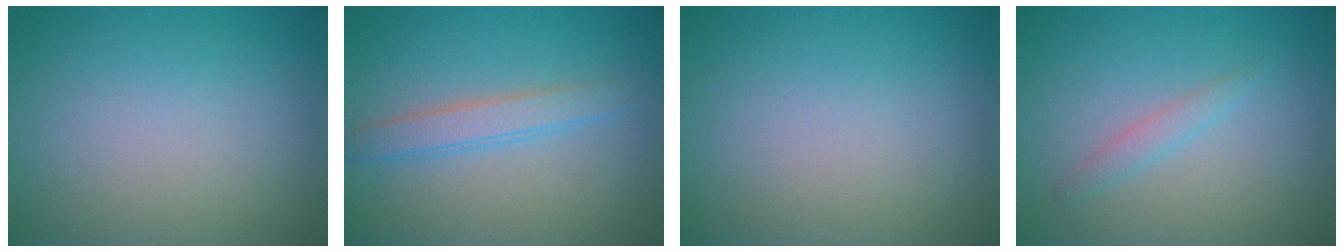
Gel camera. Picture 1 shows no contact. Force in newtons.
{"total": 2.5, "press": 2.5, "slide": 0.0}
{"total": 0.0}
{"total": 1.3, "press": 1.3, "slide": 0.0}